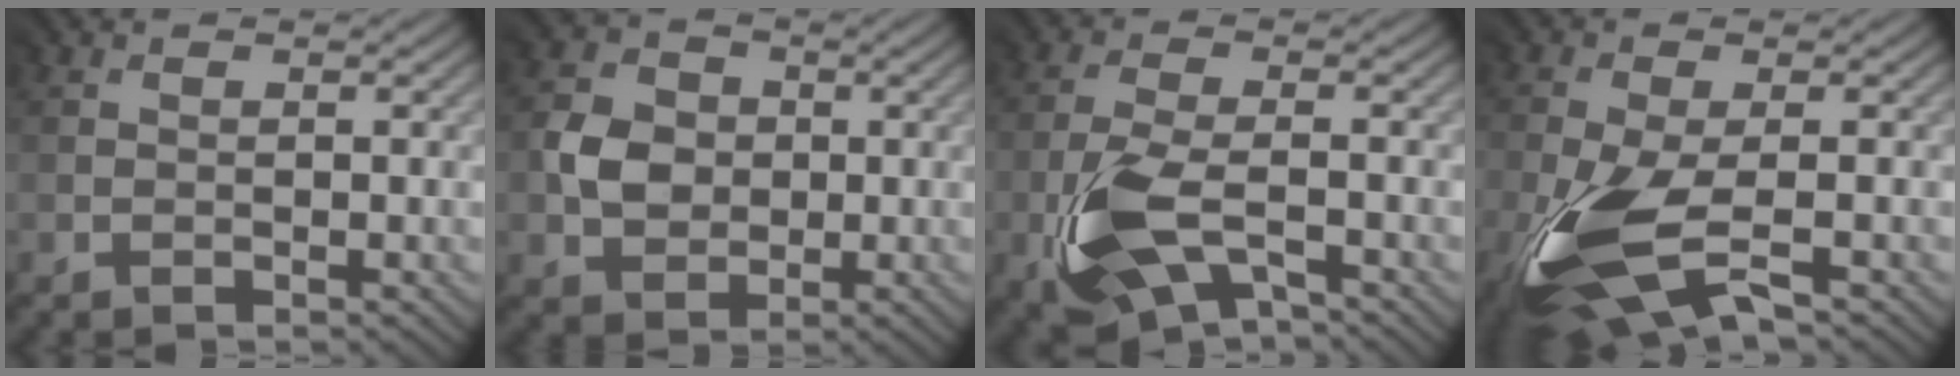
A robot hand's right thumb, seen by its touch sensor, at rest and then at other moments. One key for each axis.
{"total": 4.0, "fx": 0.0, "fy": 3.8, "fz": 1.1, "tx": -0.030, "ty": 0.004, "tz": -0.006}
{"total": 7.4, "fx": -3.4, "fy": 3.1, "fz": 5.8, "tx": -0.142, "ty": -0.003, "tz": -0.073}
{"total": 10.1, "fx": -4.6, "fy": 3.8, "fz": 8.2, "tx": -0.212, "ty": -0.023, "tz": -0.092}